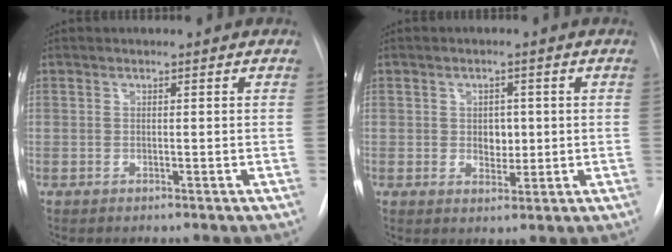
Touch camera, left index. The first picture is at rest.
{"total": 3.1, "force": [0.4, 2.3, 2.1], "torque": [-0.027, -0.001, 0.010]}